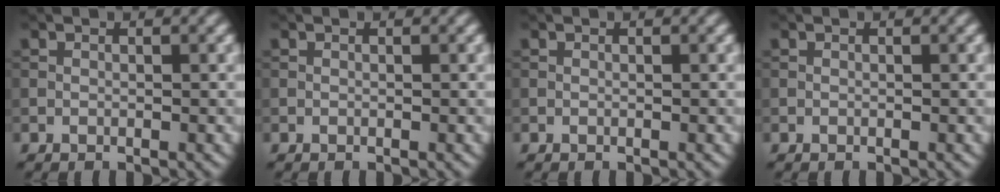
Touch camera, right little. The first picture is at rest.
{"total": 0.0}
{"total": 0.0}
{"total": 0.0}